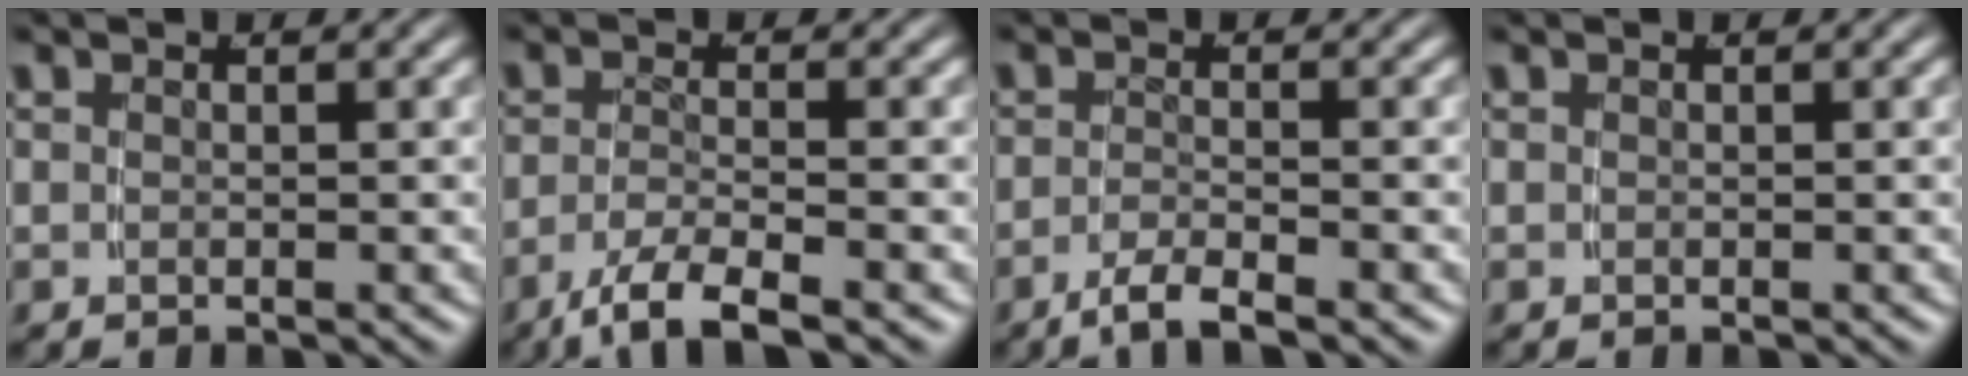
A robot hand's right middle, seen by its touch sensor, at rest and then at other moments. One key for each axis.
{"total": 5.0, "fx": -3.7, "fy": 0.8, "fz": 3.3, "tx": -0.059, "ty": -0.019, "tz": -0.050}
{"total": 2.9, "fx": -2.5, "fy": -0.1, "fz": 1.6, "tx": -0.031, "ty": -0.007, "tz": -0.040}
{"total": 0.0}